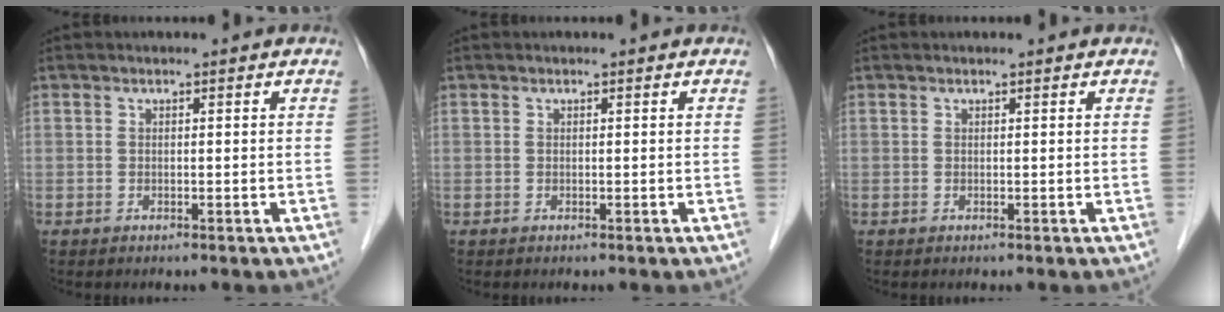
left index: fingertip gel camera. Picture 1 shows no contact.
{"total": 0.0}
{"total": 0.0}